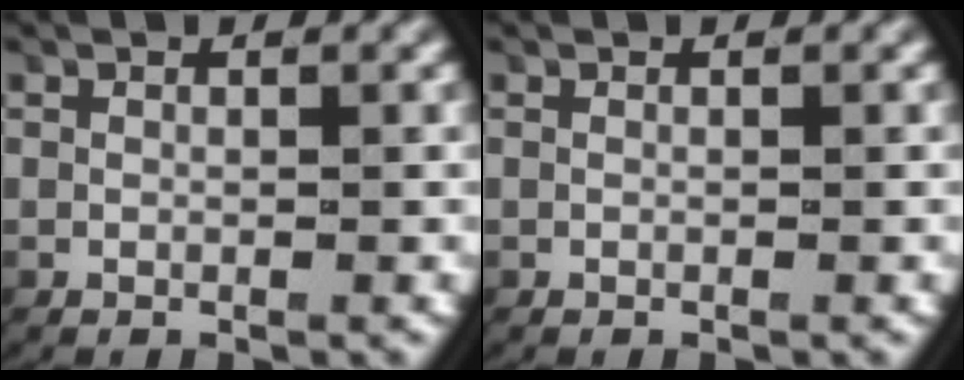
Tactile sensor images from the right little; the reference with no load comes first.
{"total": 0.0}